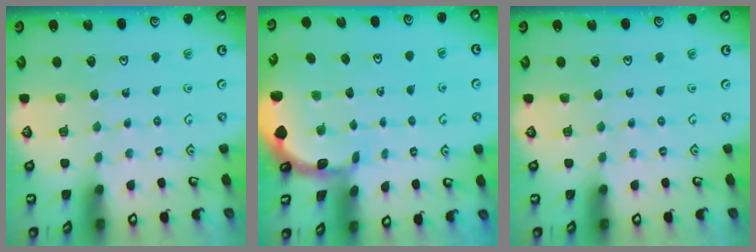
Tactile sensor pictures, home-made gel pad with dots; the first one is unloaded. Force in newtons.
{"total": 1.1, "press": 1.1, "slide": 0.2}
{"total": 0.0}